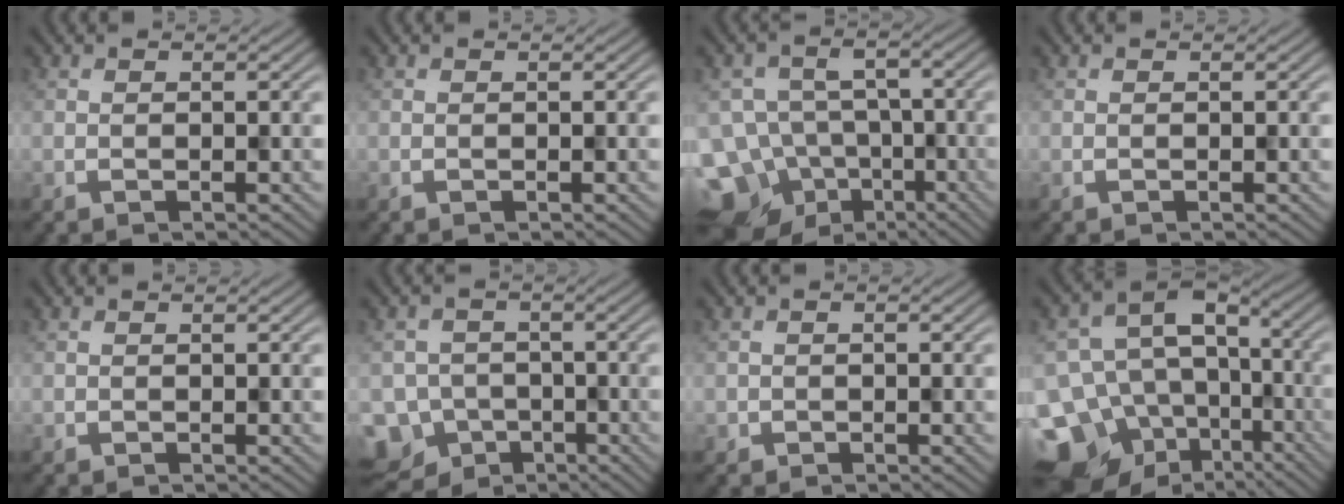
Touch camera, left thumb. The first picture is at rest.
{"total": 0.0}
{"total": 14.4, "force": [-9.1, 9.9, 5.1], "torque": [-0.123, -0.037, -0.116]}
{"total": 0.0}
{"total": 0.0}
{"total": 11.6, "force": [-7.8, 8.2, 2.1], "torque": [-0.060, -0.045, -0.111]}
{"total": 0.9, "force": [-0.2, 0.9, -0.1], "torque": [0.002, -0.003, -0.003]}
{"total": 17.0, "force": [-7.6, 12.5, 8.6], "torque": [-0.196, -0.023, -0.092]}